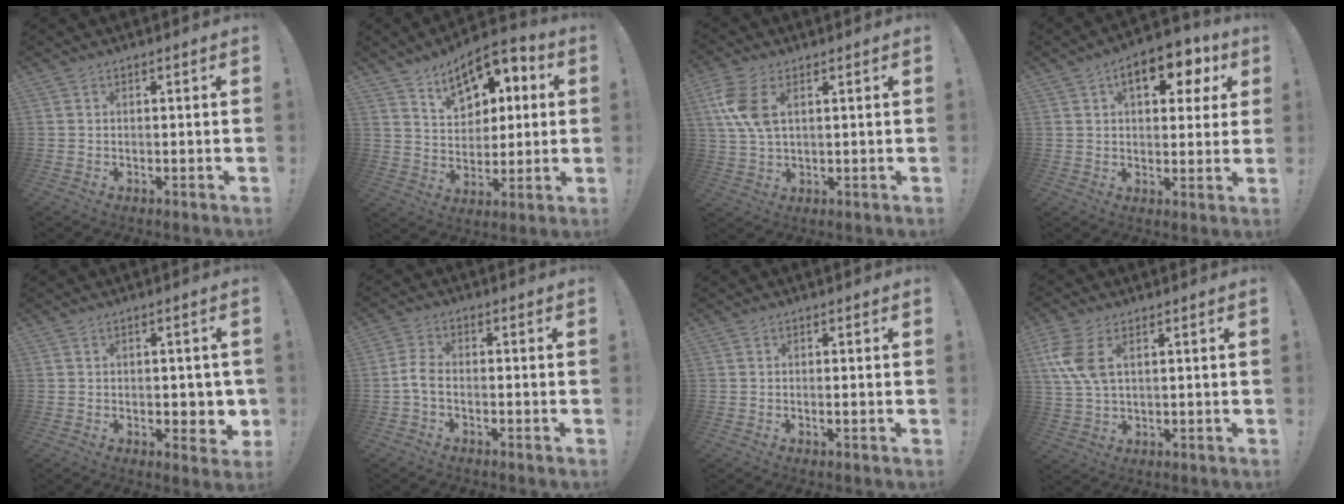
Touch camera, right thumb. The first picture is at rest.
{"total": 12.5, "force": [7.8, 7.7, 6.0], "torque": [-0.086, -0.048, 0.145]}
{"total": 9.0, "force": [2.9, 4.7, 7.1], "torque": [-0.138, -0.007, 0.054]}
{"total": 11.6, "force": [4.7, 6.1, 8.6], "torque": [-0.107, -0.016, 0.074]}
{"total": 4.1, "force": [-0.6, 2.7, 3.1], "torque": [-0.027, 0.004, -0.008]}
{"total": 4.3, "force": [-1.4, 2.0, 3.6], "torque": [-0.082, 0.003, -0.028]}
{"total": 1.2, "force": [-0.1, -0.6, 1.0], "torque": [-0.013, -0.004, -0.004]}
{"total": 8.7, "force": [3.2, 4.3, 6.8], "torque": [-0.149, -0.011, 0.057]}